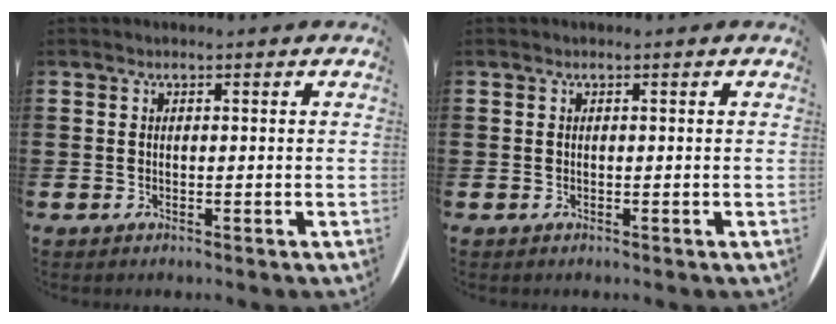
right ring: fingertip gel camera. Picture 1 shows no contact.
{"total": 0.0}